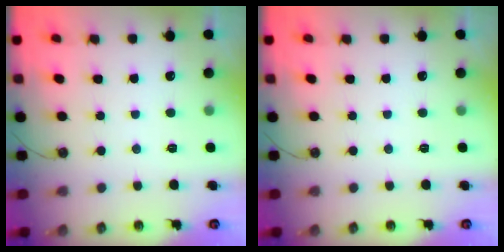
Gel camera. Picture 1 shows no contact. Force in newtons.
{"total": 0.0}